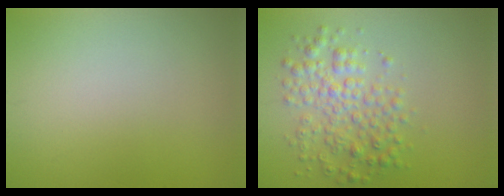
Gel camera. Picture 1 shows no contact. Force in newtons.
{"total": 4.0, "press": 4.0, "slide": 0.1}